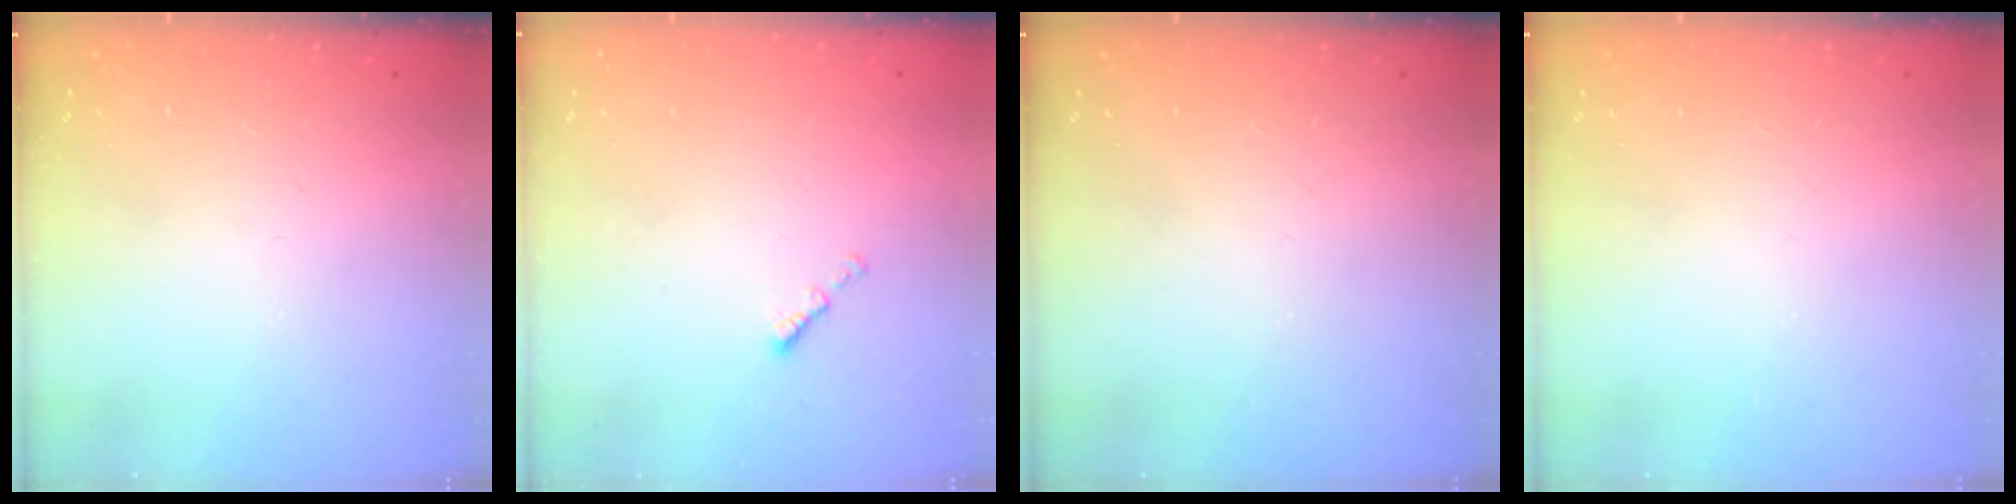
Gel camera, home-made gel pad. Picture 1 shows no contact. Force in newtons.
{"total": 0.0}
{"total": 0.0}
{"total": 0.0}